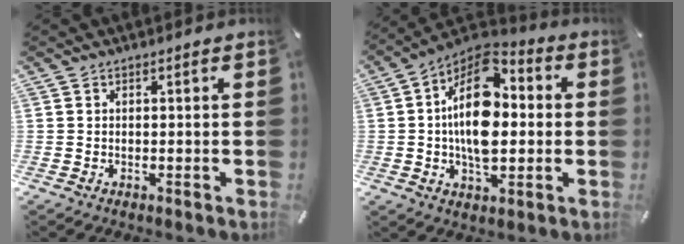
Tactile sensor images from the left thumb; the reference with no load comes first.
{"total": 17.1, "force": [0.4, 10.4, 13.5], "torque": [-0.262, -0.003, 0.003]}